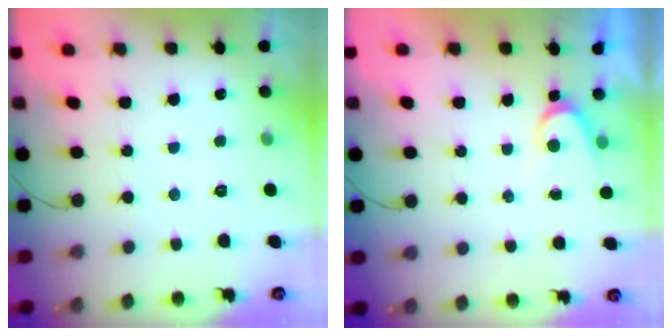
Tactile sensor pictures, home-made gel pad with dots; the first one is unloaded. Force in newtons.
{"total": 3.7, "press": 3.7, "slide": 0.3}